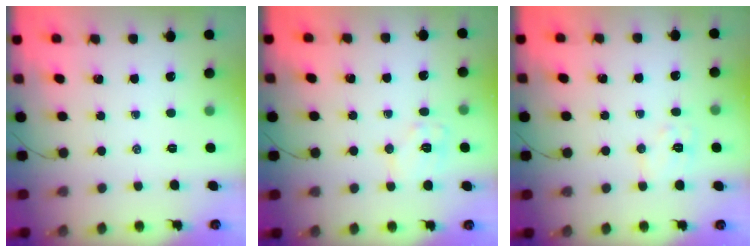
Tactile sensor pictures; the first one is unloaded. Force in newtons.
{"total": 8.0, "press": 8.0, "slide": 0.7}
{"total": 6.8, "press": 6.7, "slide": 0.9}